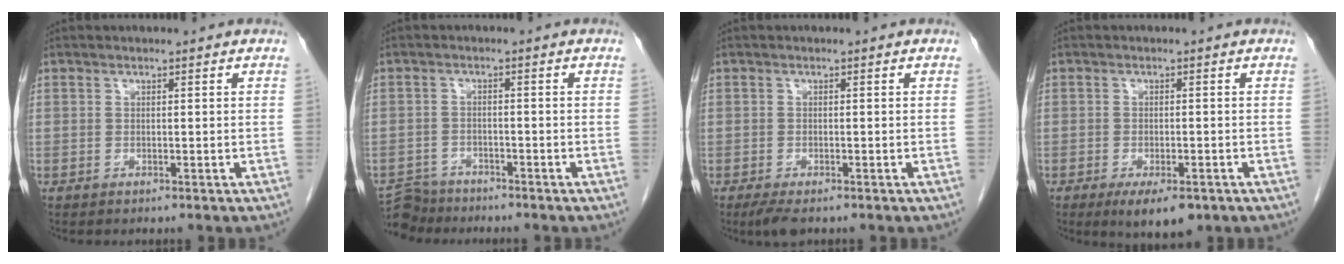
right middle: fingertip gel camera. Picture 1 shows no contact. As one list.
[{"total": 4.6, "force": [-4.4, 1.3, -0.6], "torque": [0.016, -0.005, -0.080]}, {"total": 2.8, "force": [-1.8, 1.0, 1.8], "torque": [-0.036, -0.007, -0.028]}, {"total": 6.3, "force": [-3.9, 2.3, 4.4], "torque": [-0.062, -0.009, -0.054]}]